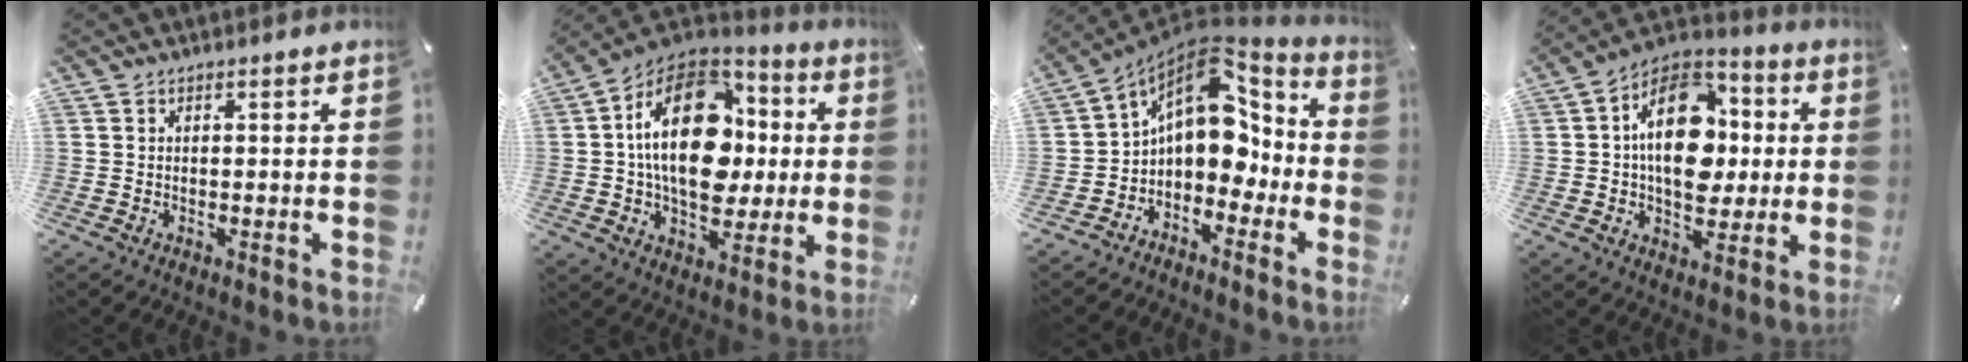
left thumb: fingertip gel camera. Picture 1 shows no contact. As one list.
[{"total": 24.8, "force": [2.4, 16.0, 18.8], "torque": [-0.325, 0.008, 0.041]}, {"total": 12.9, "force": [3.5, 9.1, 8.4], "torque": [-0.125, -0.041, 0.058]}, {"total": 19.5, "force": [1.4, 13.3, 14.1], "torque": [-0.224, 0.001, 0.025]}]